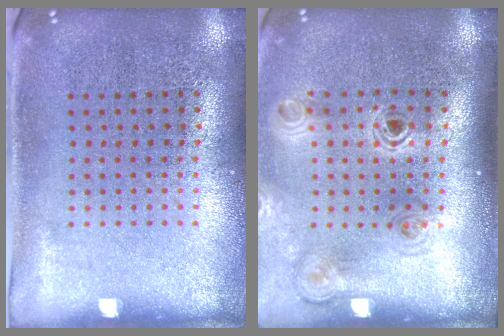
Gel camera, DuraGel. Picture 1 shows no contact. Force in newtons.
{"total": 1.1, "press": 1.1, "slide": 0.2}